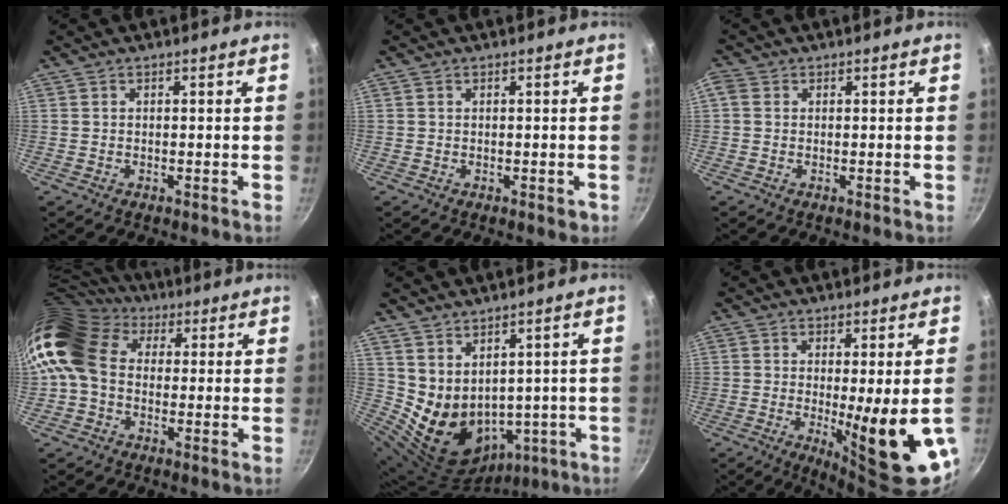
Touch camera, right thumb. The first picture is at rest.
{"total": 1.4, "force": [-0.1, 0.9, 1.1], "torque": [-0.009, 0.001, 0.000]}
{"total": 1.8, "force": [0.3, 1.5, 0.9], "torque": [-0.017, 0.004, 0.001]}
{"total": 14.2, "force": [1.8, 11.2, 8.6], "torque": [-0.155, 0.029, 0.010]}
{"total": 11.7, "force": [2.9, 8.7, 7.3], "torque": [-0.109, -0.025, 0.087]}
{"total": 14.9, "force": [-2.3, 3.0, 14.4], "torque": [-0.187, -0.029, -0.019]}